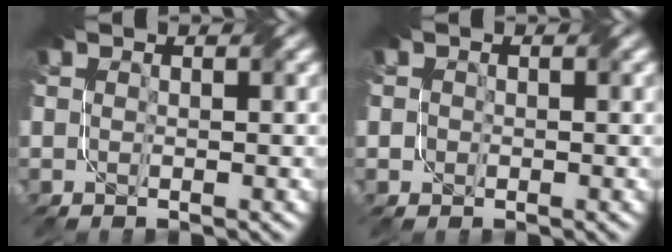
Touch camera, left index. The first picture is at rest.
{"total": 0.7, "force": [-0.2, 0.6, 0.1], "torque": [-0.004, 0.000, -0.002]}